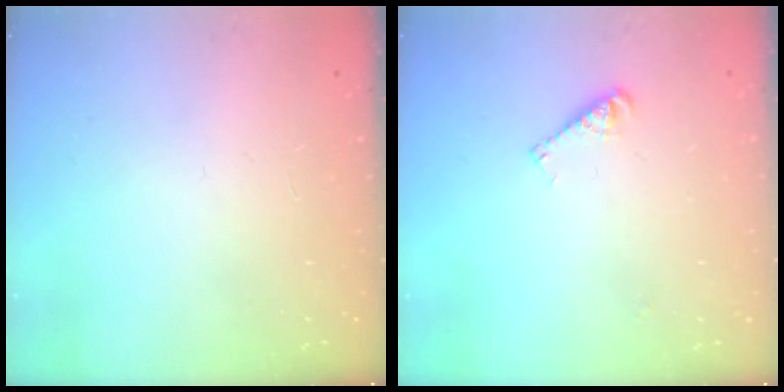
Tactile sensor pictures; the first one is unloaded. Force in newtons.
{"total": 4.2, "press": 4.2, "slide": 0.4}